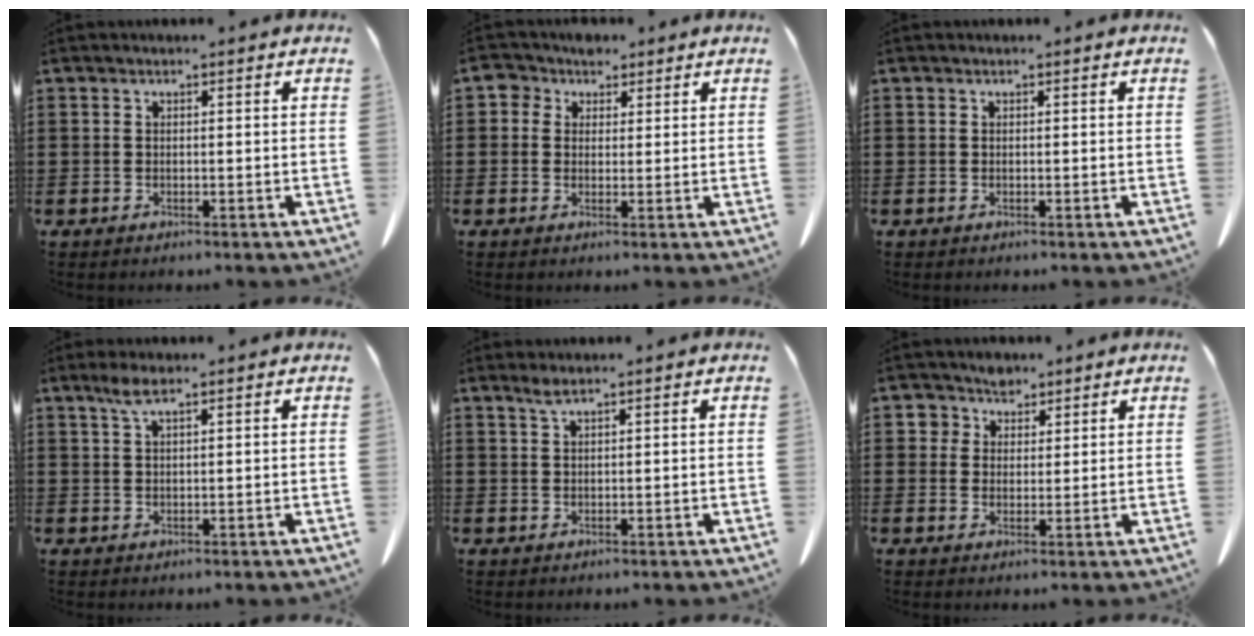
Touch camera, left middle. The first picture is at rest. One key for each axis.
{"total": 3.6, "fx": 2.0, "fy": 2.7, "fz": 1.0, "tx": -0.027, "ty": 0.008, "tz": 0.034}
{"total": 0.0}
{"total": 3.0, "fx": 1.8, "fy": 0.6, "fz": 2.4, "tx": -0.051, "ty": 0.006, "tz": 0.031}
{"total": 1.6, "fx": 1.2, "fy": 0.1, "fz": 1.1, "tx": -0.024, "ty": 0.000, "tz": 0.022}
{"total": 3.5, "fx": 2.4, "fy": 2.5, "fz": 0.5, "tx": -0.017, "ty": 0.010, "tz": 0.044}